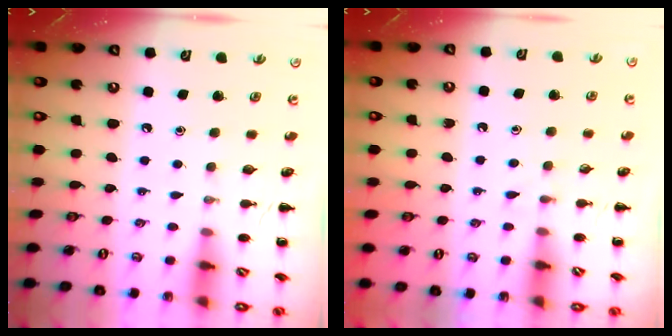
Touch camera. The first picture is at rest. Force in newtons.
{"total": 2.5, "press": 2.2, "slide": 1.1}